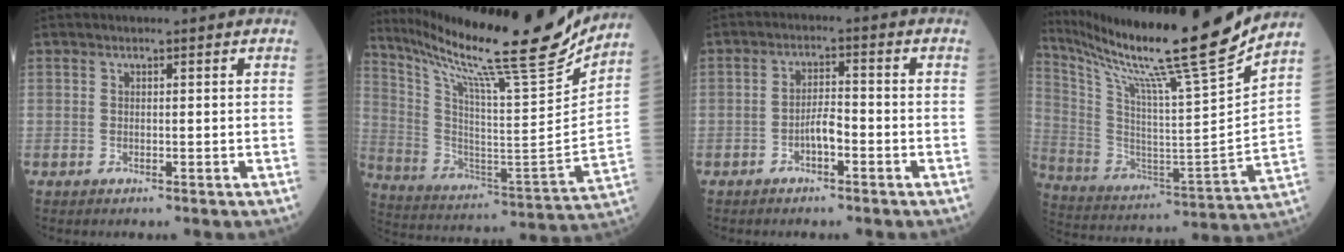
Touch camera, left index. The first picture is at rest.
{"total": 25.8, "force": [22.0, 0.2, 13.4], "torque": [-0.243, -0.069, 0.341]}
{"total": 3.3, "force": [-1.7, 0.9, 2.7], "torque": [-0.046, 0.003, -0.035]}
{"total": 24.3, "force": [20.3, -2.4, 13.2], "torque": [-0.240, -0.067, 0.331]}